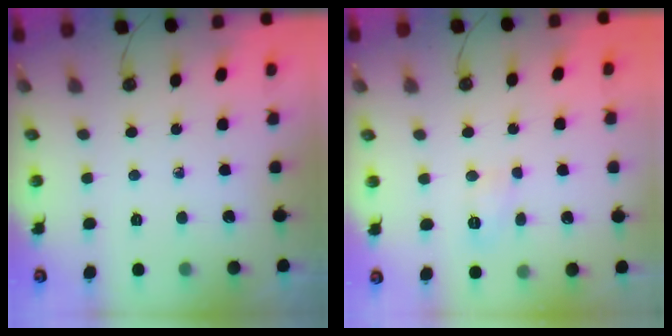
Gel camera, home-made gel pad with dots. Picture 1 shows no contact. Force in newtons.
{"total": 4.3, "press": 4.2, "slide": 0.6}